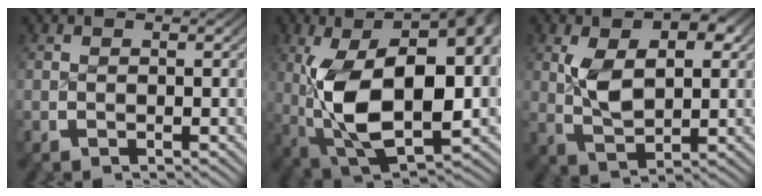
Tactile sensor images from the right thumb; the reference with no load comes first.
{"total": 17.3, "force": [-0.7, 9.7, 14.3], "torque": [-0.273, -0.048, 0.019]}
{"total": 6.4, "force": [0.6, 4.2, 4.8], "torque": [-0.096, -0.017, 0.021]}